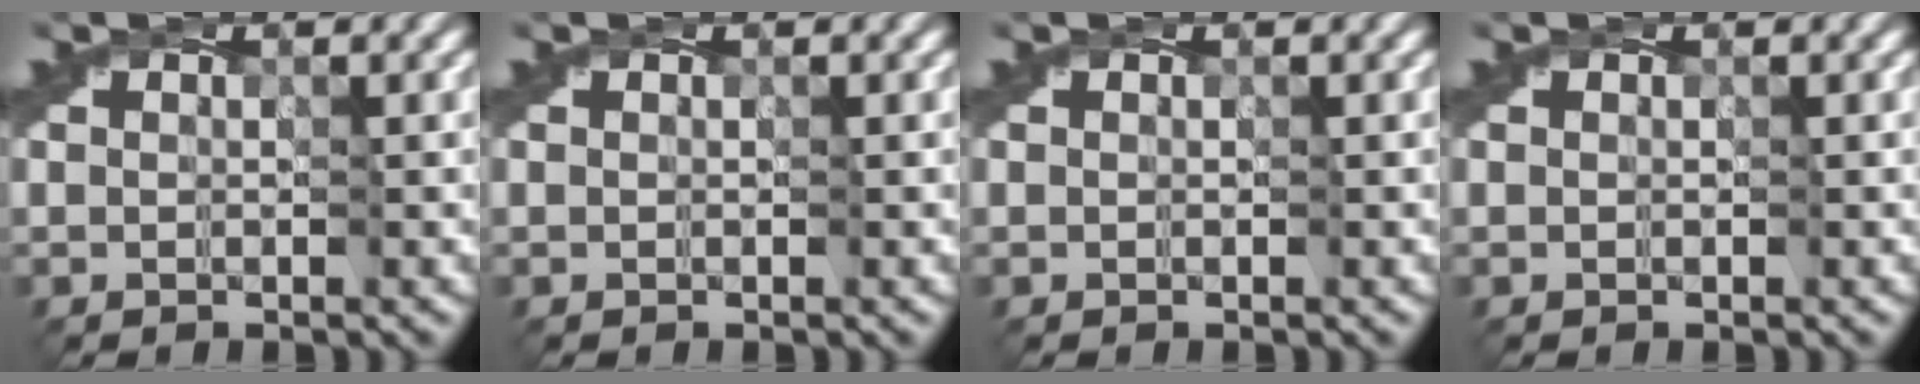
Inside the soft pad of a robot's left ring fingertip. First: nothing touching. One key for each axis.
{"total": 0.0}
{"total": 0.0}
{"total": 0.0}